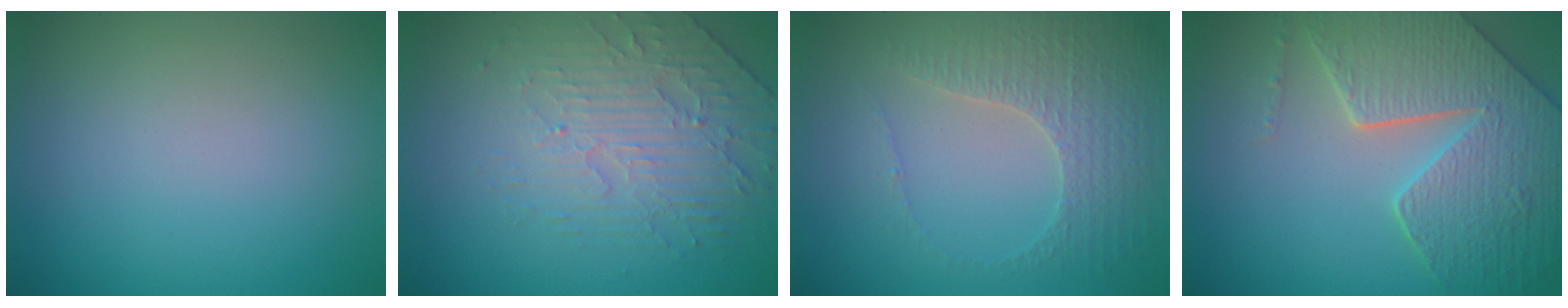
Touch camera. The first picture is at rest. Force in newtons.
{"total": 4.7, "press": 3.5, "slide": 3.1}
{"total": 3.3, "press": 3.2, "slide": 0.9}
{"total": 7.6, "press": 6.2, "slide": 4.5}